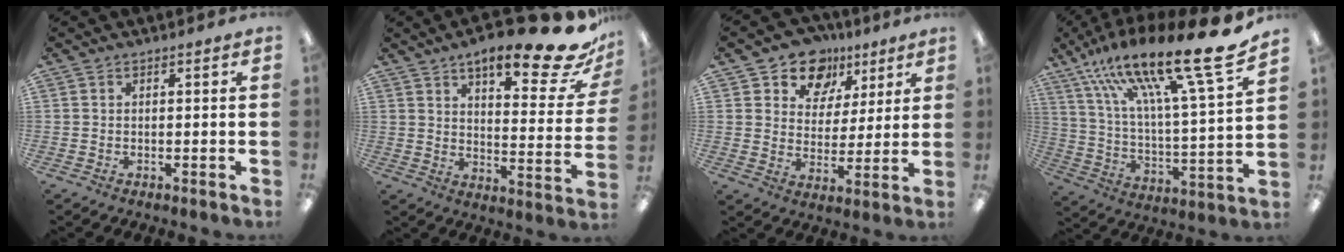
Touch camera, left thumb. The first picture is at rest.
{"total": 18.5, "force": [13.2, 5.4, 11.8], "torque": [-0.161, -0.087, 0.212]}
{"total": 12.1, "force": [8.1, 8.4, 3.1], "torque": [-0.051, -0.052, 0.150]}
{"total": 23.4, "force": [17.3, 4.1, 15.2], "torque": [-0.244, -0.117, 0.277]}